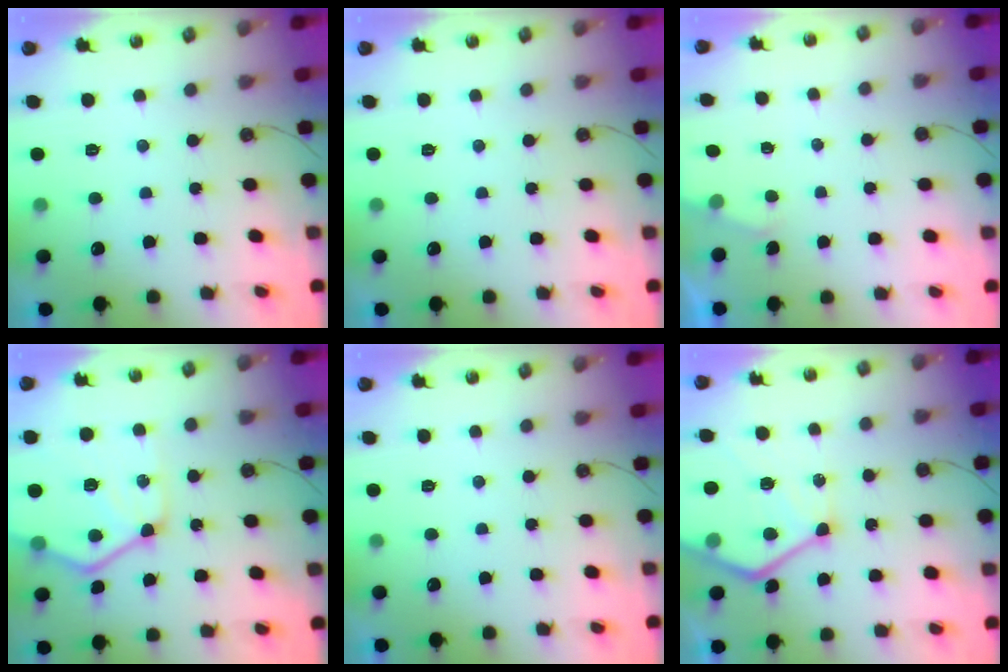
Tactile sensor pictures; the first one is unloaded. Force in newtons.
{"total": 0.0}
{"total": 1.8, "press": 1.8, "slide": 0.3}
{"total": 15.4, "press": 15.3, "slide": 1.8}
{"total": 0.0}
{"total": 17.8, "press": 17.8, "slide": 1.6}